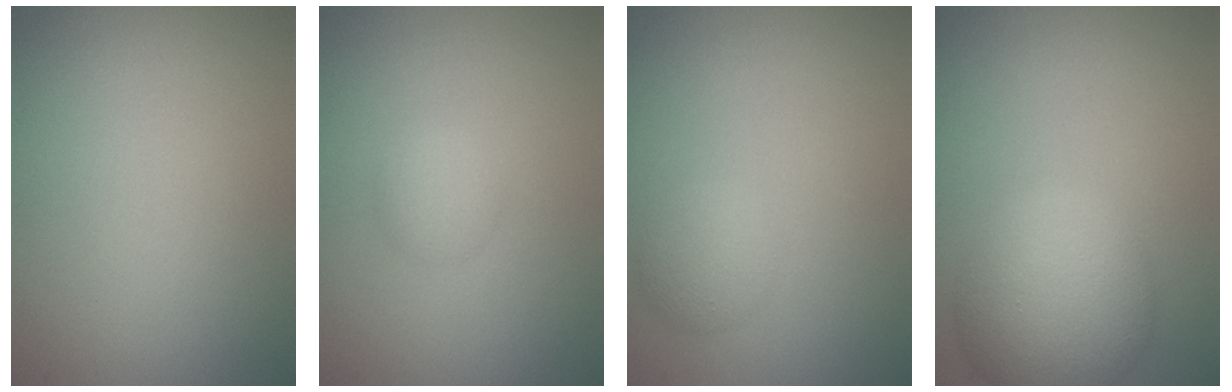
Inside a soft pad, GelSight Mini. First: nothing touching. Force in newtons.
{"total": 1.5, "press": 1.5, "slide": 0.1}
{"total": 2.0, "press": 2.0, "slide": 0.1}
{"total": 7.2, "press": 7.2, "slide": 0.2}